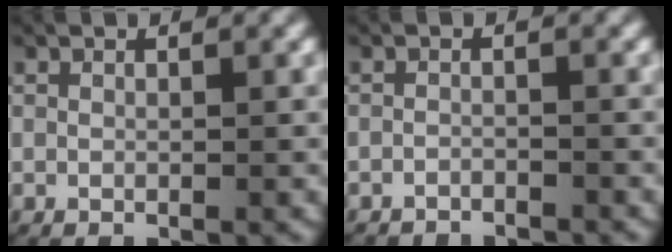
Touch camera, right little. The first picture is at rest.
{"total": 1.8, "force": [-1.8, 0.2, 0.0], "torque": [-0.003, -0.010, -0.029]}